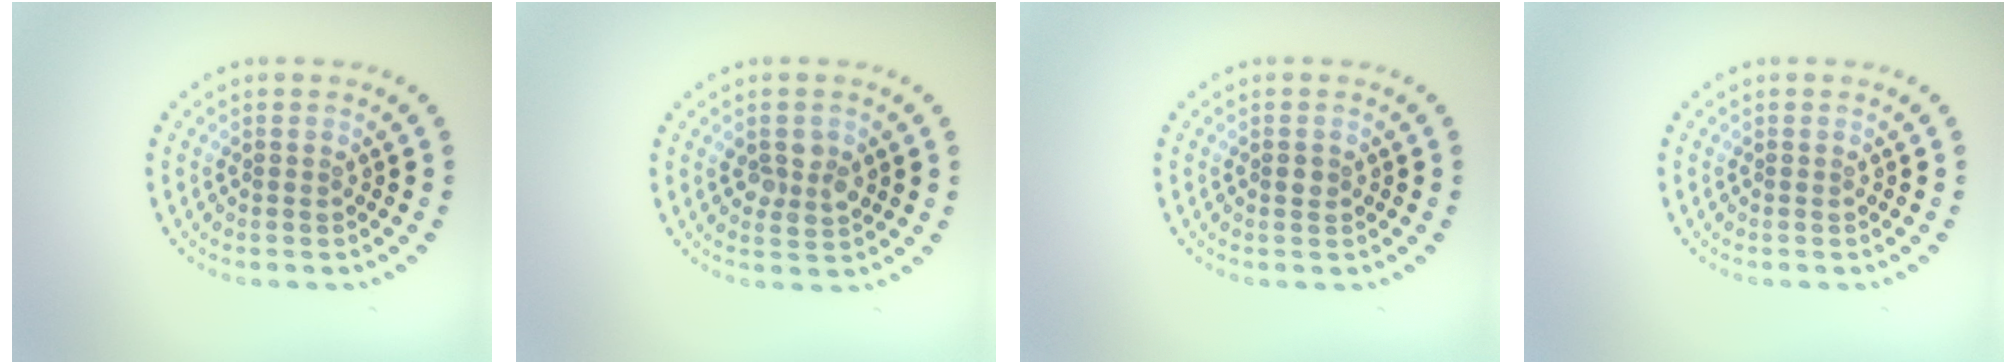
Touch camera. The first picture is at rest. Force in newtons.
{"total": 2.5, "press": 2.5, "slide": 0.5}
{"total": 1.0, "press": 1.0, "slide": 0.0}
{"total": 0.0}